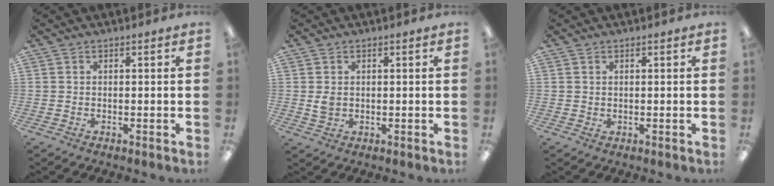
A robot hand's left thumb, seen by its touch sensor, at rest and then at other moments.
{"total": 2.4, "force": [0.5, 1.8, 1.5], "torque": [-0.031, 0.004, 0.009]}
{"total": 0.6, "force": [0.5, 0.3, 0.2], "torque": [-0.004, 0.002, 0.010]}